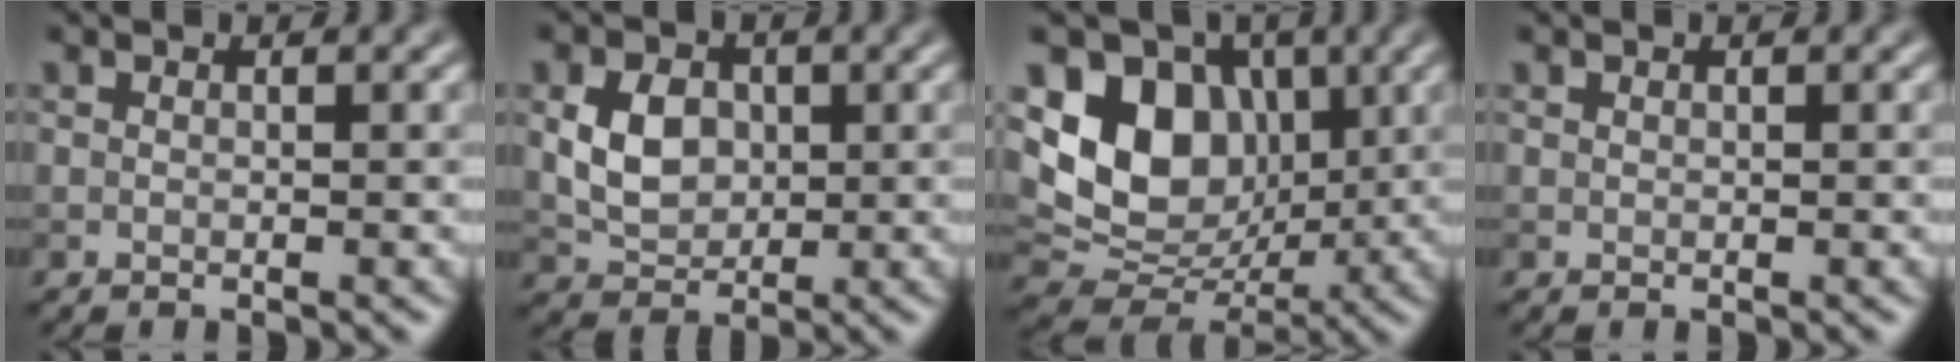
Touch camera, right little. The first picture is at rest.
{"total": 4.0, "force": [0.4, 3.1, 2.6], "torque": [-0.056, -0.002, 0.005]}
{"total": 9.2, "force": [2.0, 7.2, 5.3], "torque": [-0.101, -0.015, 0.030]}
{"total": 0.0}